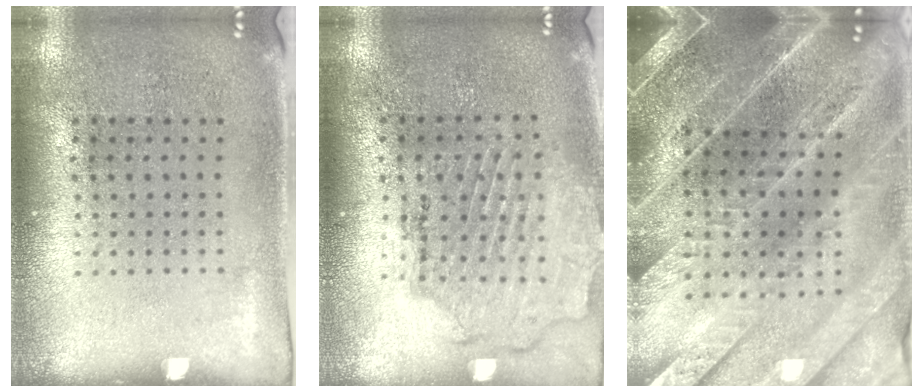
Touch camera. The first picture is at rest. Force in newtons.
{"total": 1.6, "press": 1.5, "slide": 0.4}
{"total": 4.0, "press": 3.7, "slide": 1.4}